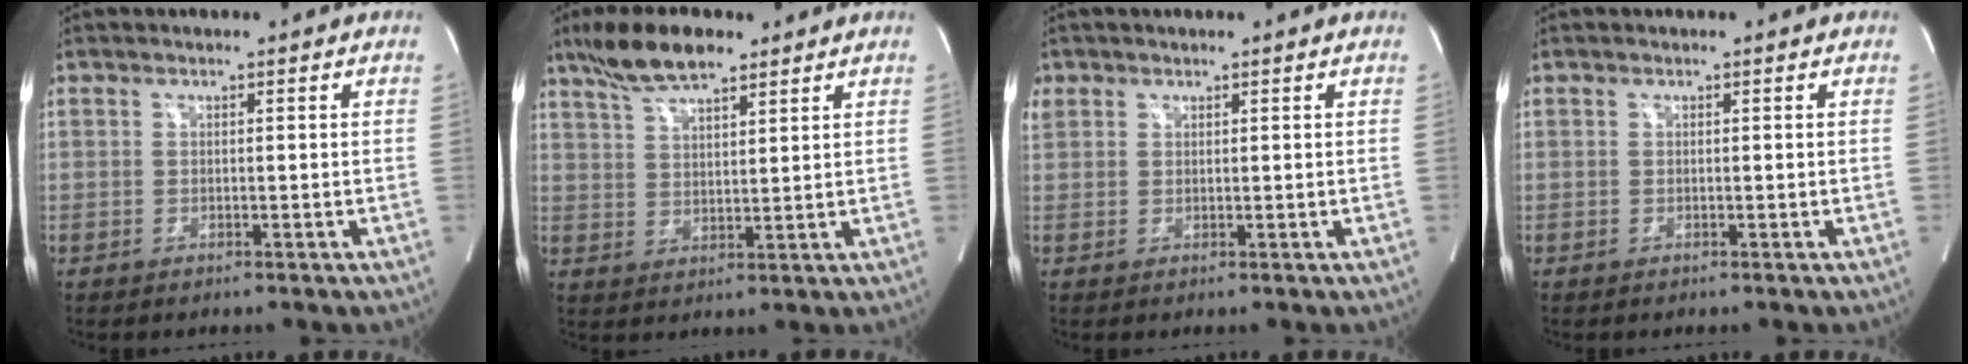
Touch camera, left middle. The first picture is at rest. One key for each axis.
{"total": 9.1, "fx": 6.9, "fy": 2.5, "fz": 5.4, "tx": -0.107, "ty": 0.014, "tz": 0.127}
{"total": 5.3, "fx": 2.0, "fy": 4.6, "fz": 1.7, "tx": -0.070, "ty": 0.024, "tz": 0.047}
{"total": 0.0}